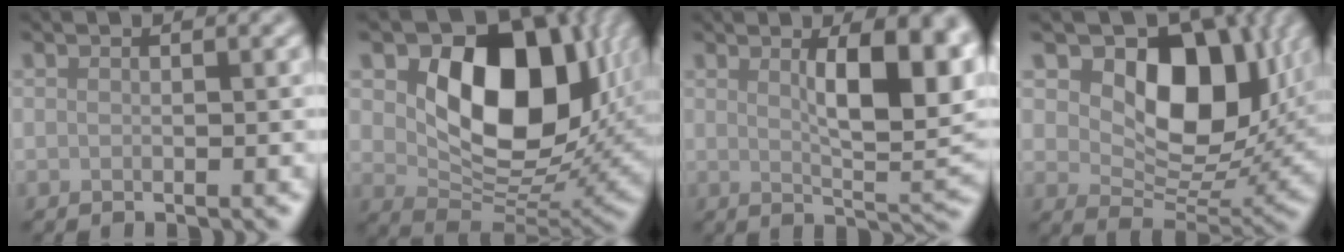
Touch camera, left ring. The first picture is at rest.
{"total": 12.3, "force": [3.0, 8.2, 8.7], "torque": [-0.129, -0.016, 0.058]}
{"total": 8.2, "force": [2.3, 2.7, 7.4], "torque": [-0.106, -0.005, 0.042]}
{"total": 11.0, "force": [3.7, 7.2, 7.4], "torque": [-0.104, -0.012, 0.059]}